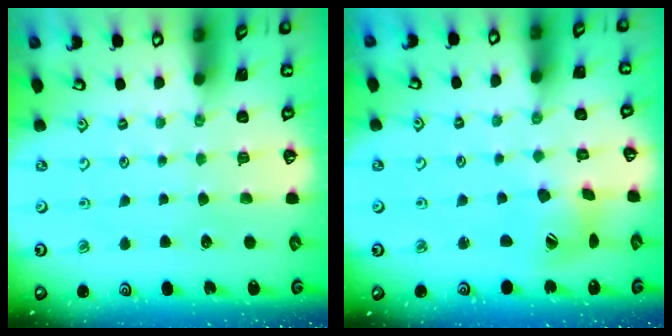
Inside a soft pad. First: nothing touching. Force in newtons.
{"total": 10.5, "press": 10.5, "slide": 0.9}